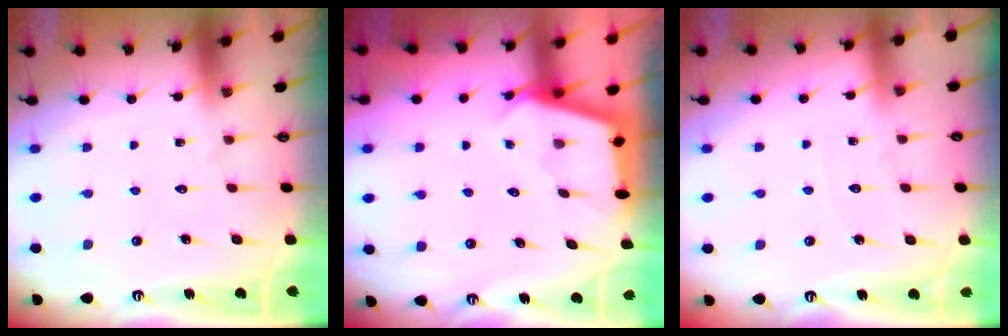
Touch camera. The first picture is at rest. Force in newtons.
{"total": 2.6, "press": 2.6, "slide": 0.4}
{"total": 2.6, "press": 2.5, "slide": 0.4}